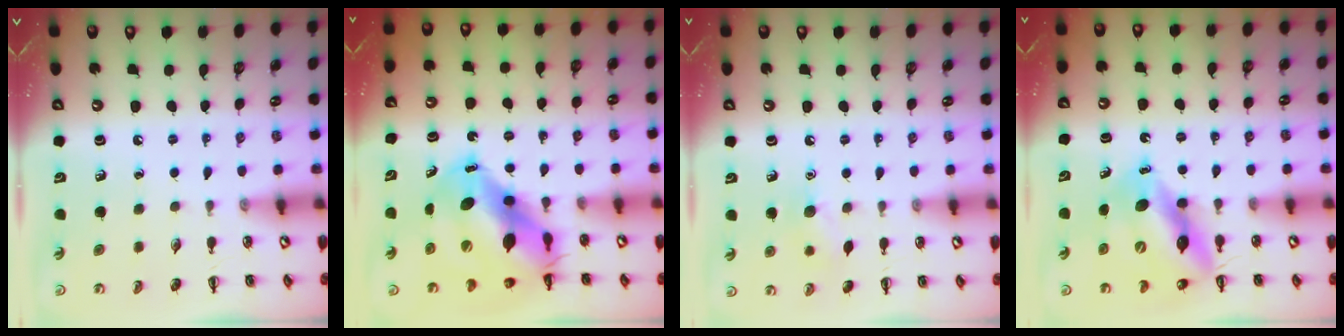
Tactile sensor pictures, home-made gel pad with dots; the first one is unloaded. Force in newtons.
{"total": 13.4, "press": 12.9, "slide": 3.6}
{"total": 6.7, "press": 6.6, "slide": 1.4}
{"total": 13.2, "press": 12.7, "slide": 3.8}